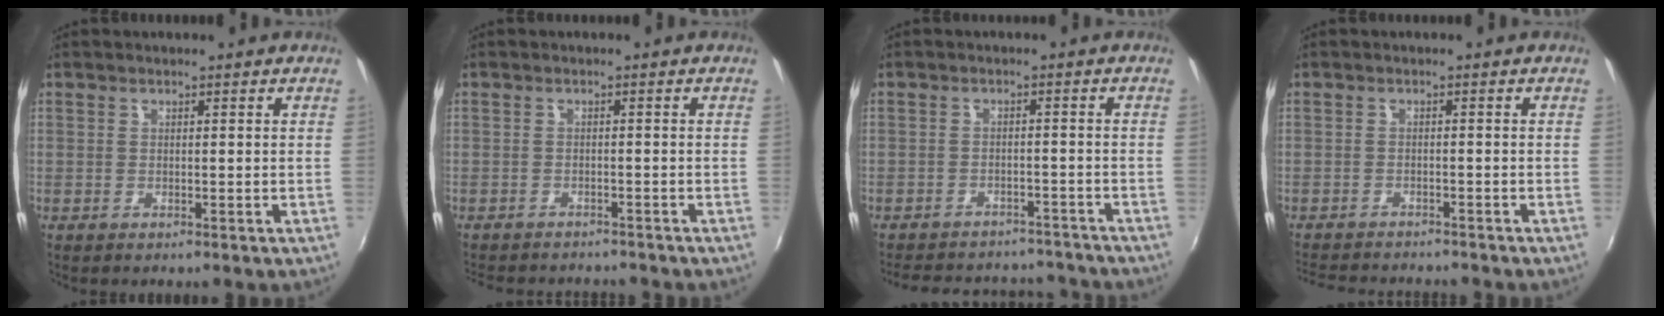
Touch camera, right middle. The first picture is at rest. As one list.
[{"total": 7.3, "force": [-6.7, 1.6, 2.1], "torque": [-0.057, -0.014, -0.098]}, {"total": 17.2, "force": [-15.1, 6.1, 5.6], "torque": [-0.125, 0.022, -0.188]}, {"total": 8.5, "force": [-7.8, 1.6, 2.7], "torque": [-0.073, -0.013, -0.122]}]